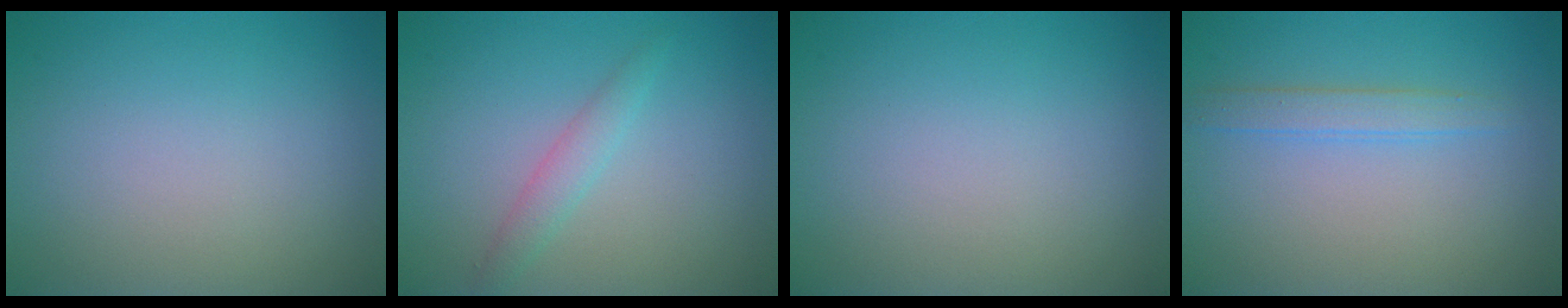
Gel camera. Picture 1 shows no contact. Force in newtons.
{"total": 1.7, "press": 1.7, "slide": 0.1}
{"total": 0.0}
{"total": 1.8, "press": 1.8, "slide": 0.1}